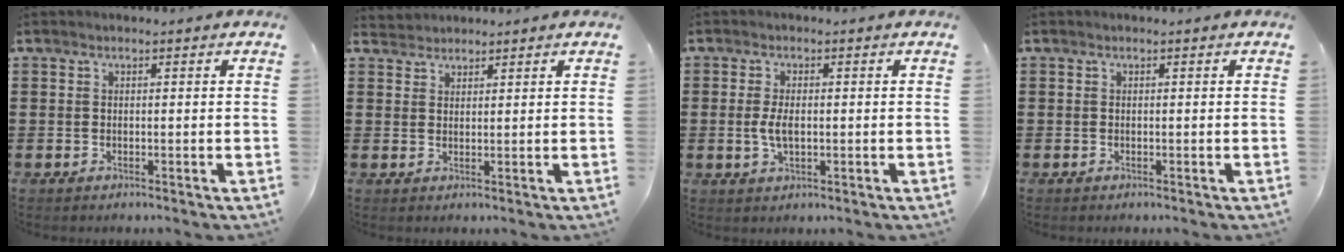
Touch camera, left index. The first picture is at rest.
{"total": 1.7, "force": [1.6, 0.5, -0.3], "torque": [0.000, 0.004, 0.034]}
{"total": 3.6, "force": [-0.2, 1.7, 3.2], "torque": [-0.077, -0.002, -0.008]}
{"total": 0.0}